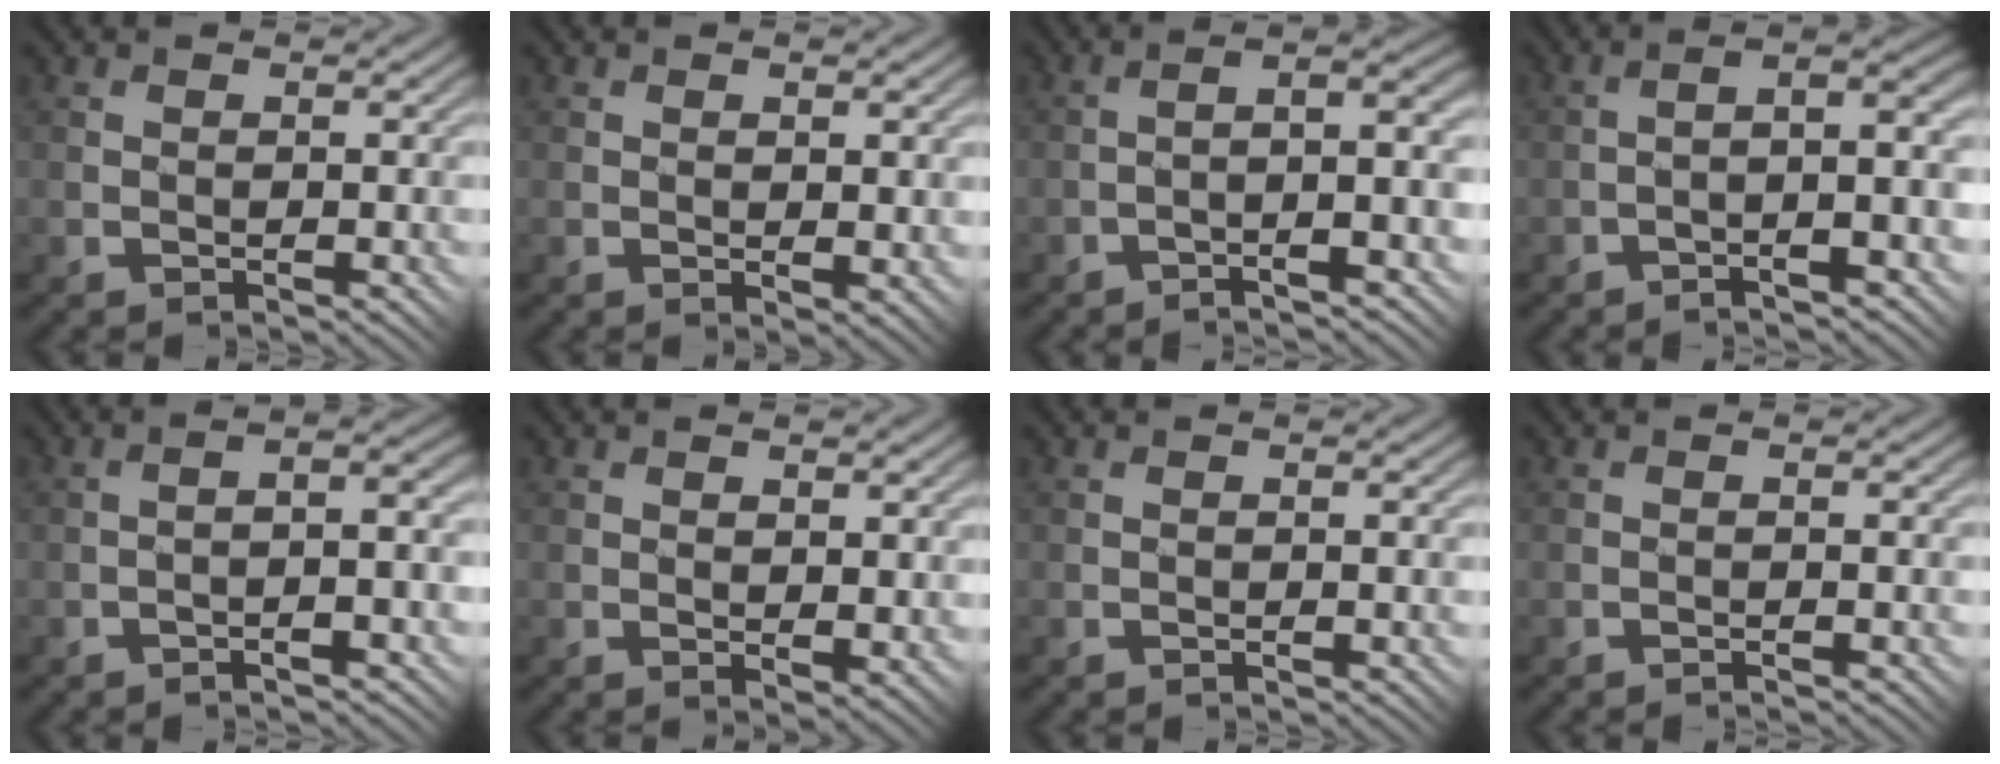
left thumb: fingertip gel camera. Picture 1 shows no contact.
{"total": 2.2, "force": [0.3, 0.7, 2.1], "torque": [-0.030, -0.003, 0.014]}
{"total": 6.3, "force": [-2.1, 0.9, 5.9], "torque": [-0.083, 0.023, -0.040]}
{"total": 6.2, "force": [-1.8, 1.0, 5.9], "torque": [-0.089, 0.021, -0.033]}
{"total": 4.4, "force": [-1.3, 0.8, 4.2], "torque": [-0.065, 0.007, -0.020]}
{"total": 2.6, "force": [0.6, 0.9, 2.4], "torque": [-0.037, -0.002, 0.018]}
{"total": 0.8, "force": [-0.3, 0.1, 0.7], "torque": [-0.009, 0.006, -0.003]}
{"total": 0.8, "force": [-0.6, -0.3, 0.5], "torque": [-0.007, 0.009, -0.013]}